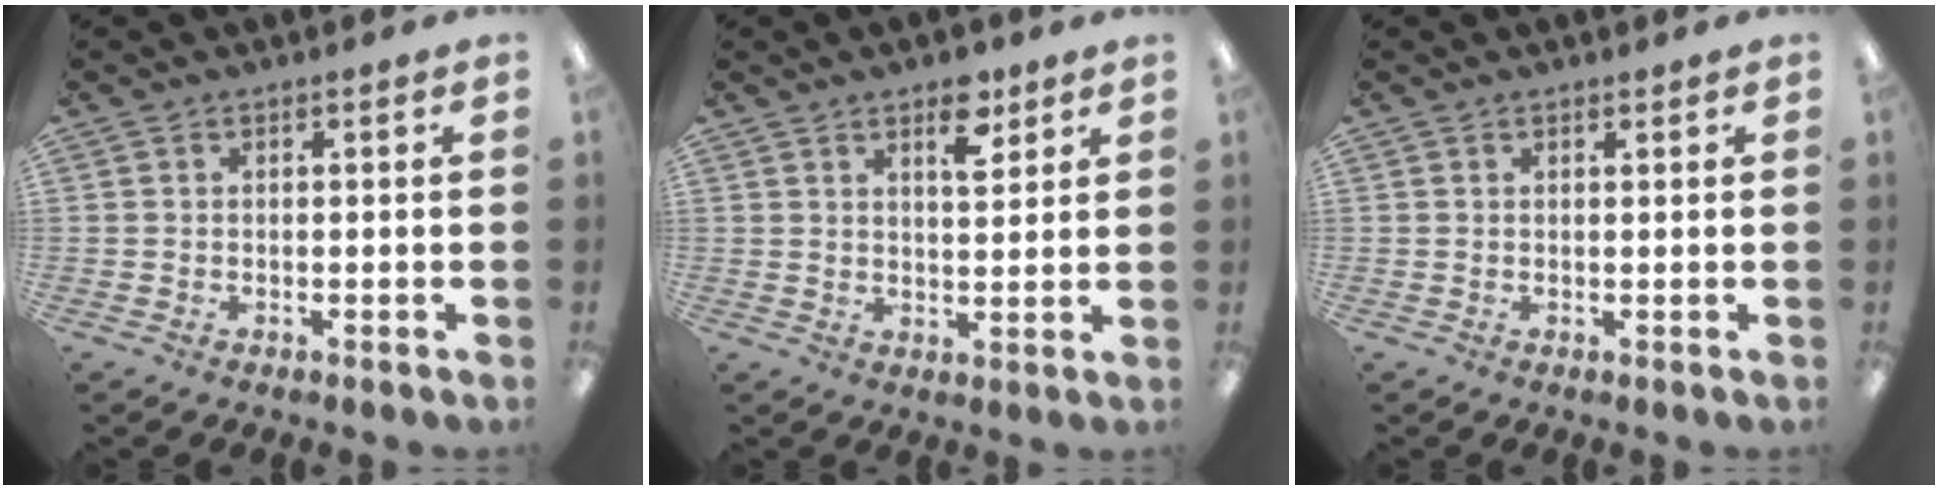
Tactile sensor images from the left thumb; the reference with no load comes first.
{"total": 7.4, "force": [4.6, 3.2, 4.8], "torque": [-0.058, -0.021, 0.073]}
{"total": 0.8, "force": [0.7, 0.2, 0.2], "torque": [0.003, -0.003, 0.011]}